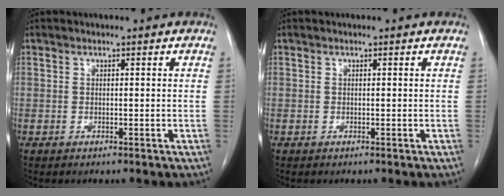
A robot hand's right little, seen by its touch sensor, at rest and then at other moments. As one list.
[{"total": 0.0}]